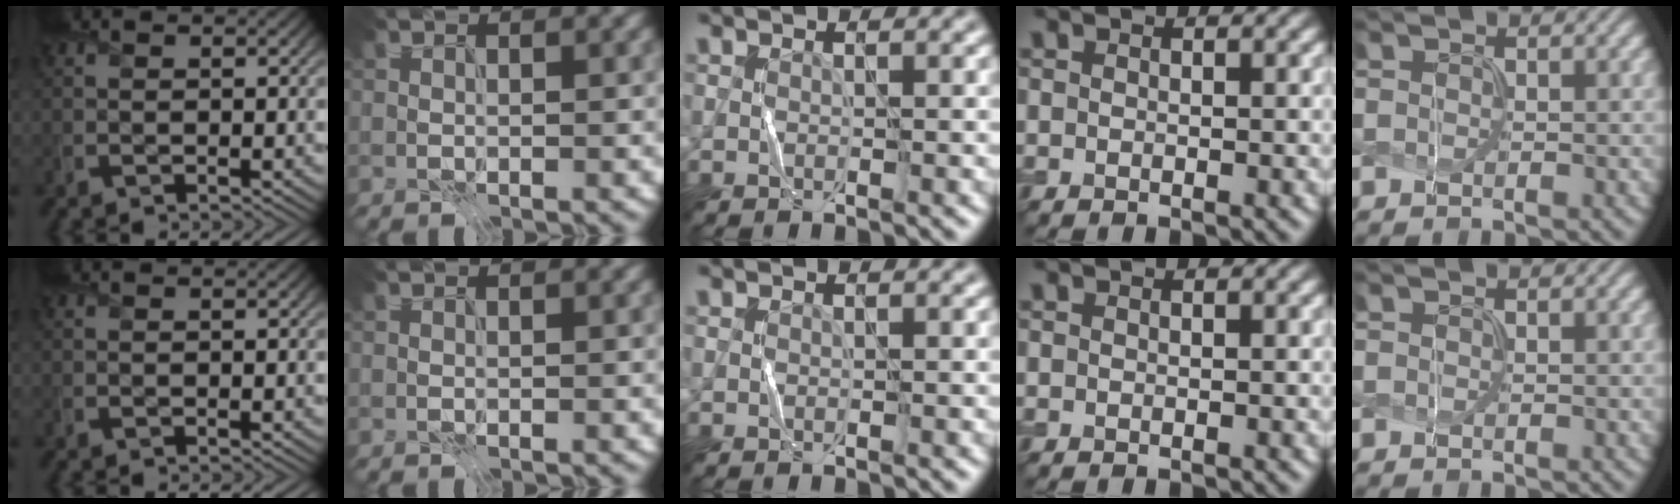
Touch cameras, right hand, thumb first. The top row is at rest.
{}